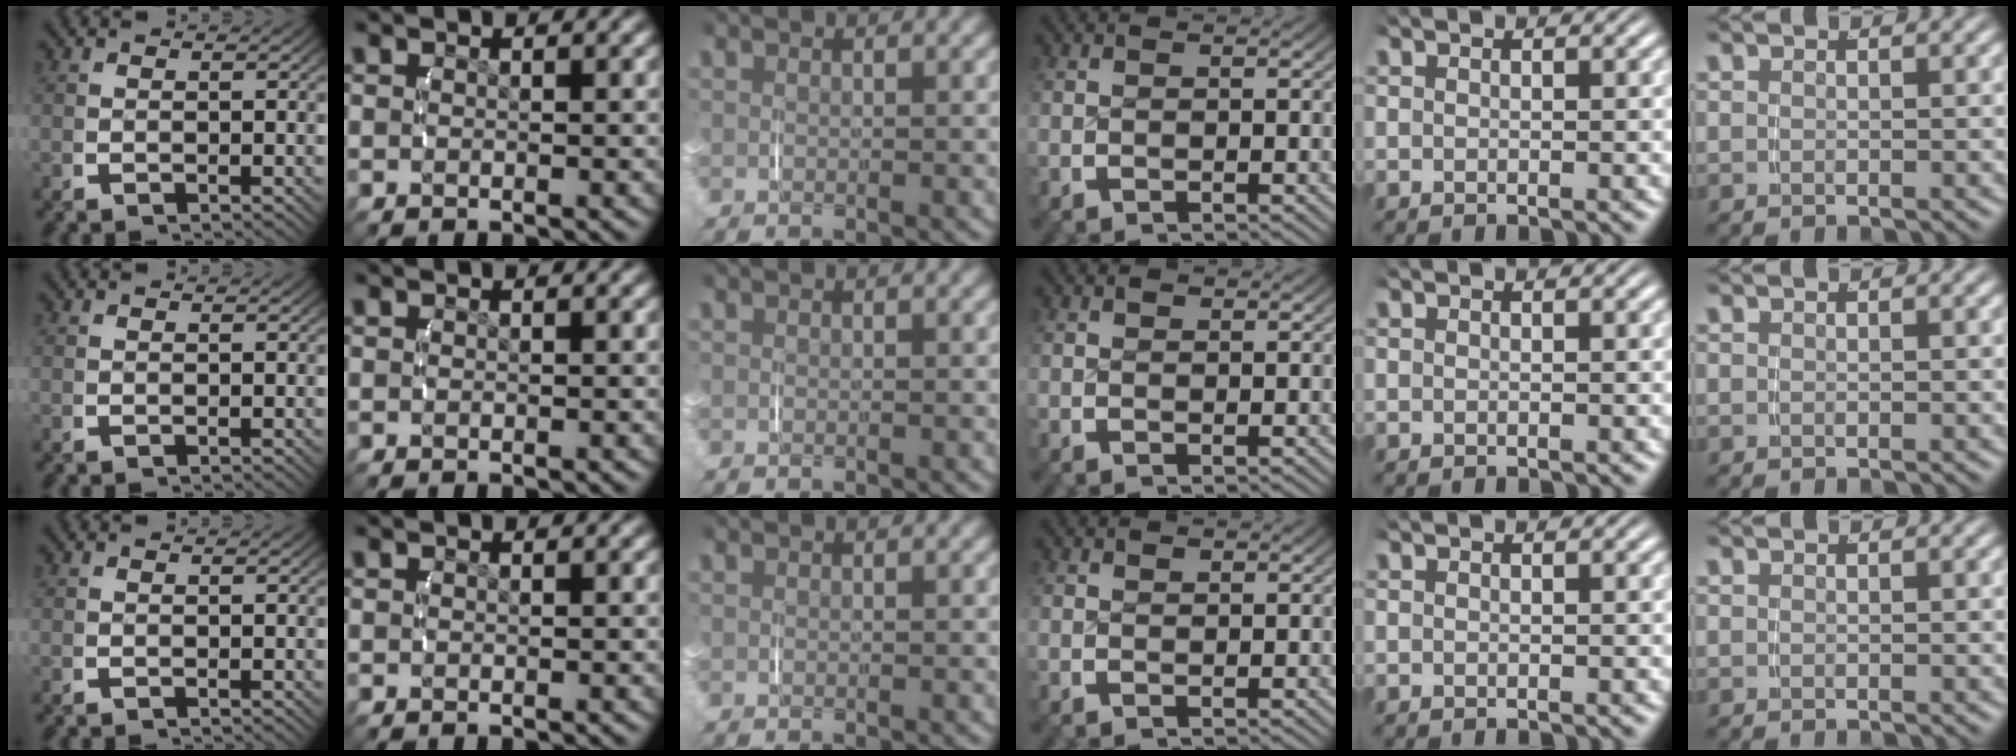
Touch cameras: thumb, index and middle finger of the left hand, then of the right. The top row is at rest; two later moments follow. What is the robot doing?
{"motion": "lift_and_place", "object": "small bumper sticker"}